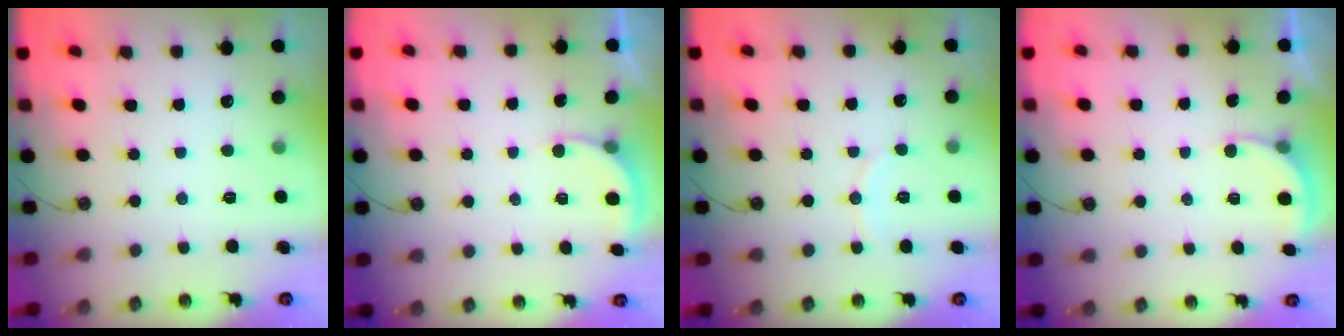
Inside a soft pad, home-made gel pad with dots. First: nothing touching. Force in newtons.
{"total": 2.9, "press": 2.9, "slide": 0.3}
{"total": 3.9, "press": 3.9, "slide": 0.5}
{"total": 2.9, "press": 2.9, "slide": 0.3}